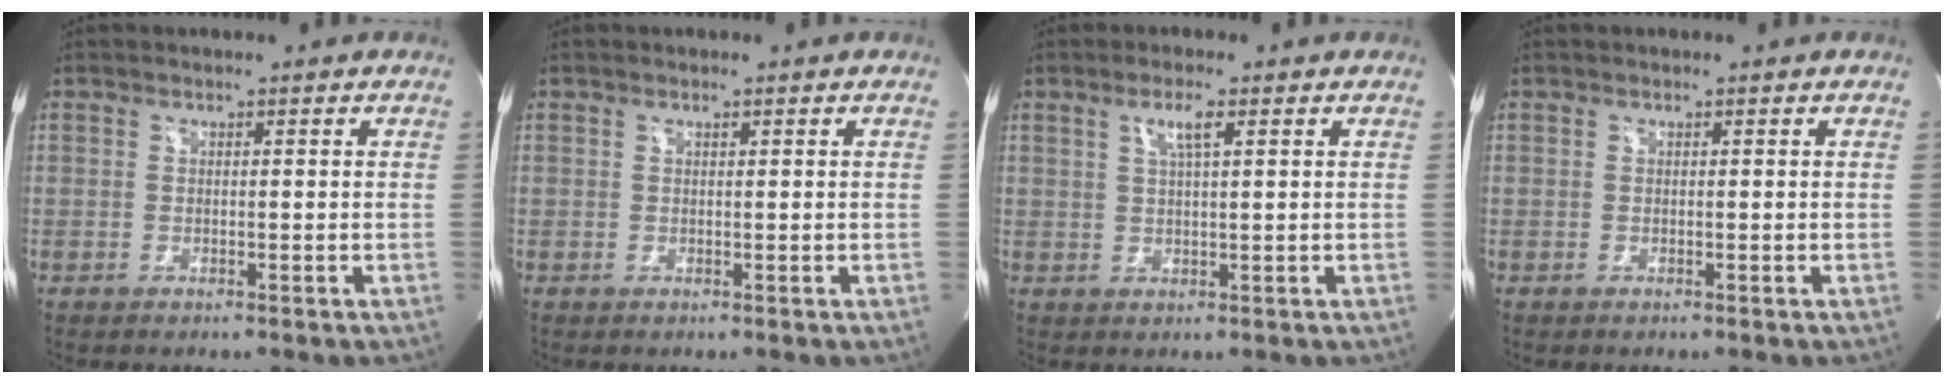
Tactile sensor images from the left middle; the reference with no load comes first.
{"total": 0.0}
{"total": 3.1, "force": [1.4, 0.2, 2.7], "torque": [-0.053, 0.000, 0.026]}
{"total": 0.0}